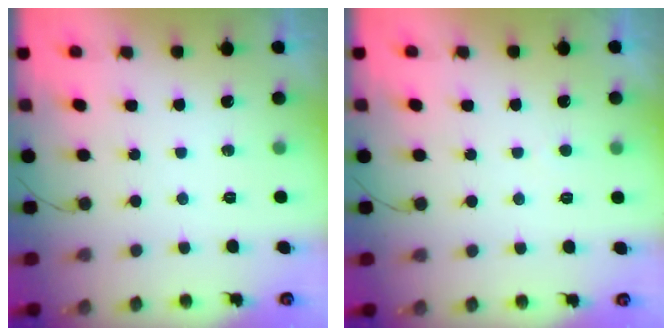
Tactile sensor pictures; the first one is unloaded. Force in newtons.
{"total": 1.5, "press": 1.5, "slide": 0.2}